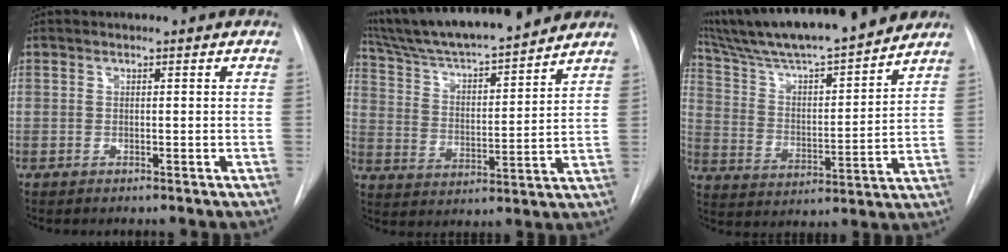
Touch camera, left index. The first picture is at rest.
{"total": 19.9, "force": [17.7, 1.7, 9.0], "torque": [-0.157, 0.009, 0.285]}
{"total": 21.2, "force": [18.3, 1.6, 10.6], "torque": [-0.186, 0.007, 0.295]}